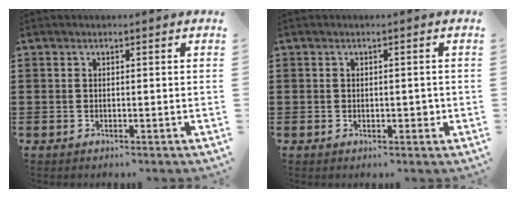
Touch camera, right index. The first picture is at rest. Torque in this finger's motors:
{"motor_torque": [-0.04, 0.00, 0.03, 0.00]}